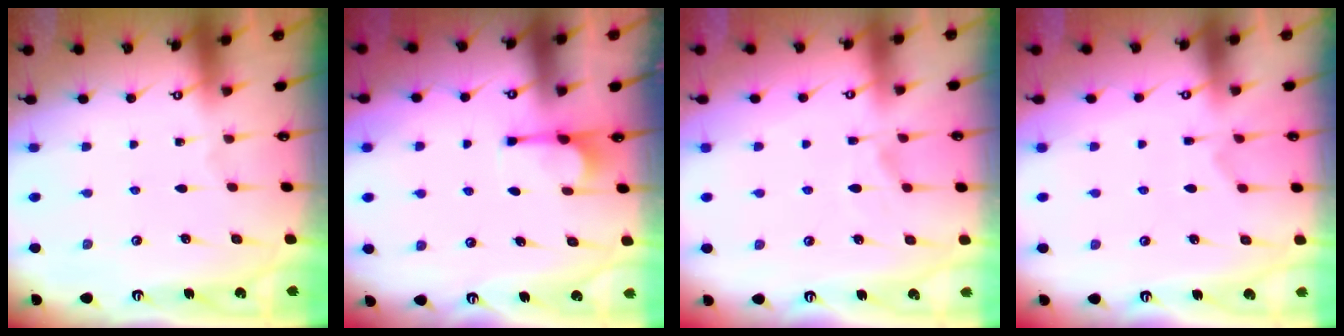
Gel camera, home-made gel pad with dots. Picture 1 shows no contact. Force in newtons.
{"total": 3.5, "press": 3.5, "slide": 0.6}
{"total": 1.5, "press": 0.9, "slide": 1.2}
{"total": 2.9, "press": 2.7, "slide": 1.2}